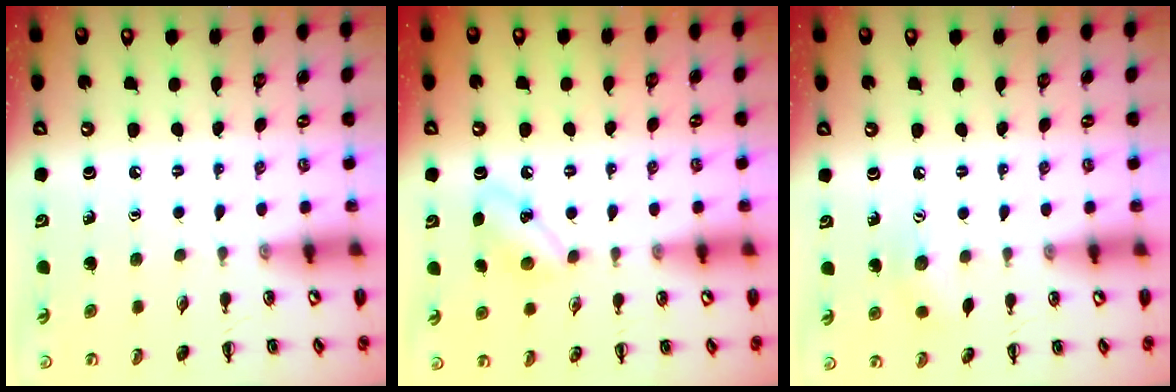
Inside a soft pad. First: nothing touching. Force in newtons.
{"total": 5.6, "press": 5.4, "slide": 1.6}
{"total": 7.3, "press": 7.1, "slide": 1.7}